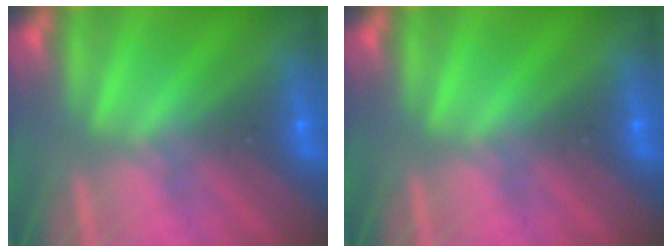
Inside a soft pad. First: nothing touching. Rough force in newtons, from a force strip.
{"total": 0.0}